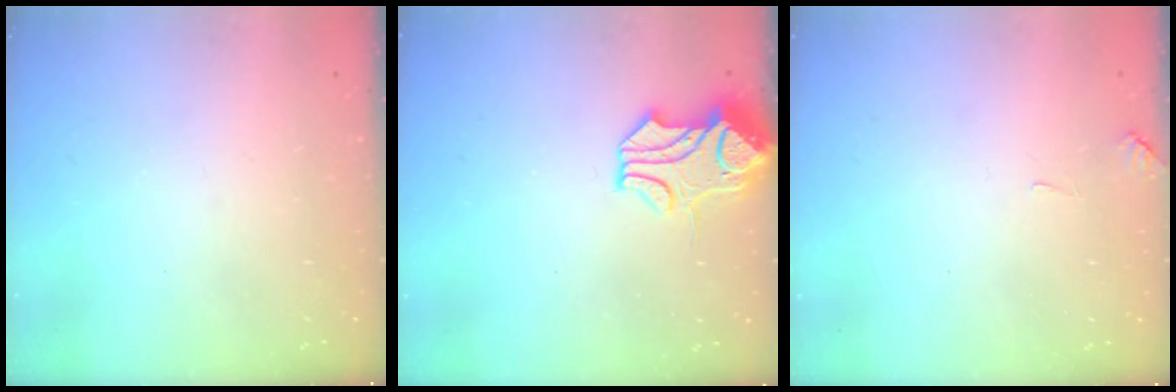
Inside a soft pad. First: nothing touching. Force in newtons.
{"total": 1.6, "press": 1.1, "slide": 1.2}
{"total": 2.9, "press": 2.9, "slide": 0.3}